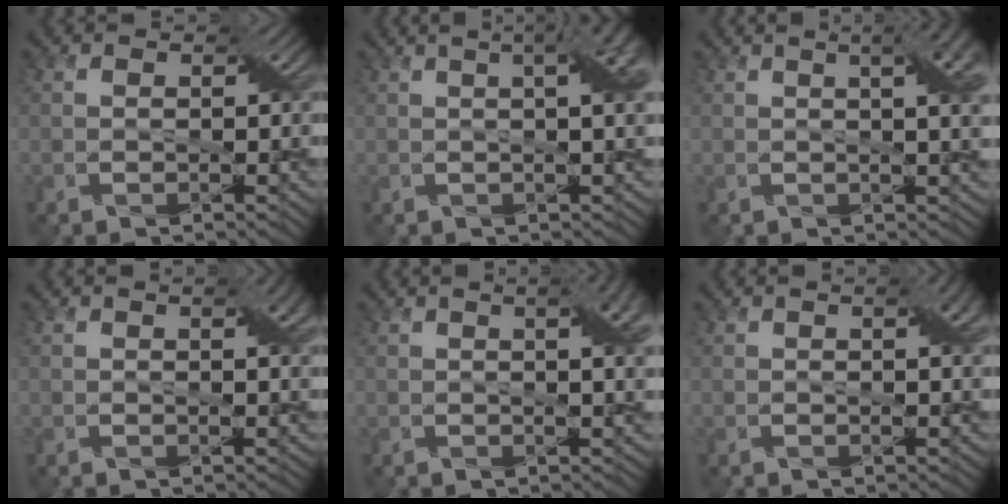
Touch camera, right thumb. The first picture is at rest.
{"total": 7.7, "force": [2.1, 2.7, 6.9], "torque": [-0.066, 0.038, 0.011]}
{"total": 7.5, "force": [2.5, 2.5, 6.6], "torque": [-0.061, 0.027, 0.019]}
{"total": 2.8, "force": [1.1, 0.6, 2.5], "torque": [-0.039, 0.006, 0.016]}
{"total": 6.0, "force": [1.9, 1.8, 5.4], "torque": [-0.058, 0.017, 0.019]}
{"total": 3.2, "force": [1.1, 0.7, 2.9], "torque": [-0.044, 0.008, 0.016]}